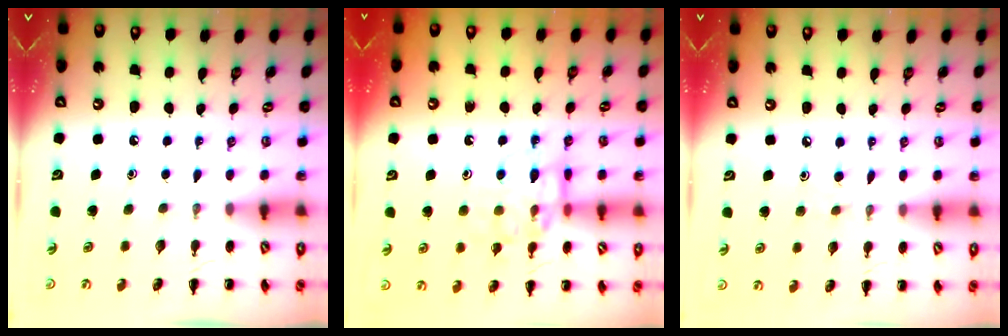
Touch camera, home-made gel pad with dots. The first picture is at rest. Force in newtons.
{"total": 11.7, "press": 11.6, "slide": 1.1}
{"total": 4.0, "press": 3.8, "slide": 1.3}